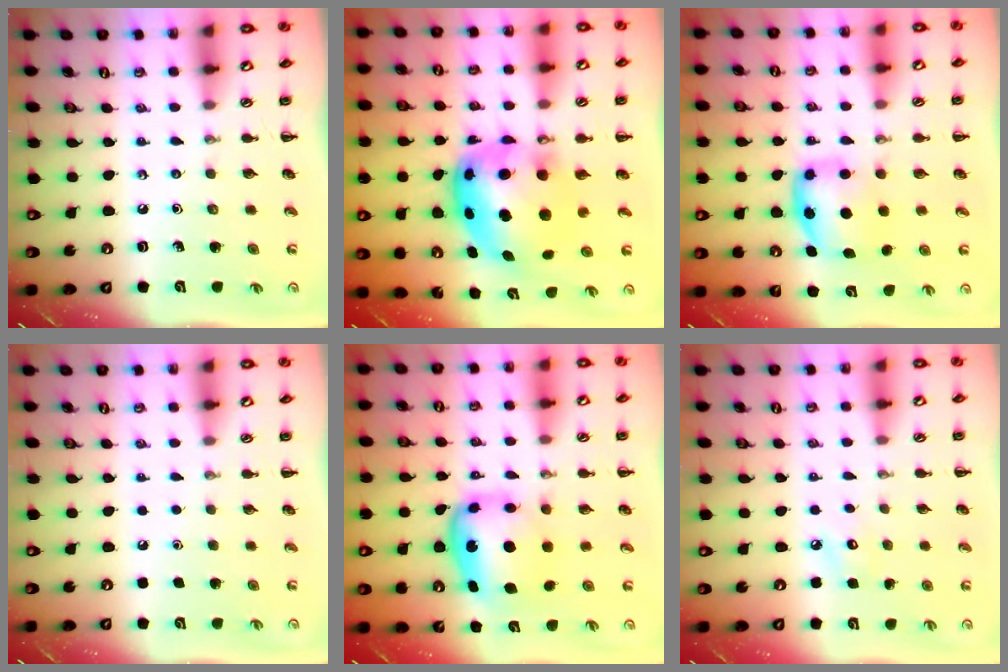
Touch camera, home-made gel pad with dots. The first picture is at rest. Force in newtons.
{"total": 11.4, "press": 11.0, "slide": 2.9}
{"total": 6.6, "press": 6.6, "slide": 0.4}
{"total": 1.6, "press": 1.6, "slide": 0.1}
{"total": 7.4, "press": 7.2, "slide": 1.6}
{"total": 4.8, "press": 4.6, "slide": 1.3}